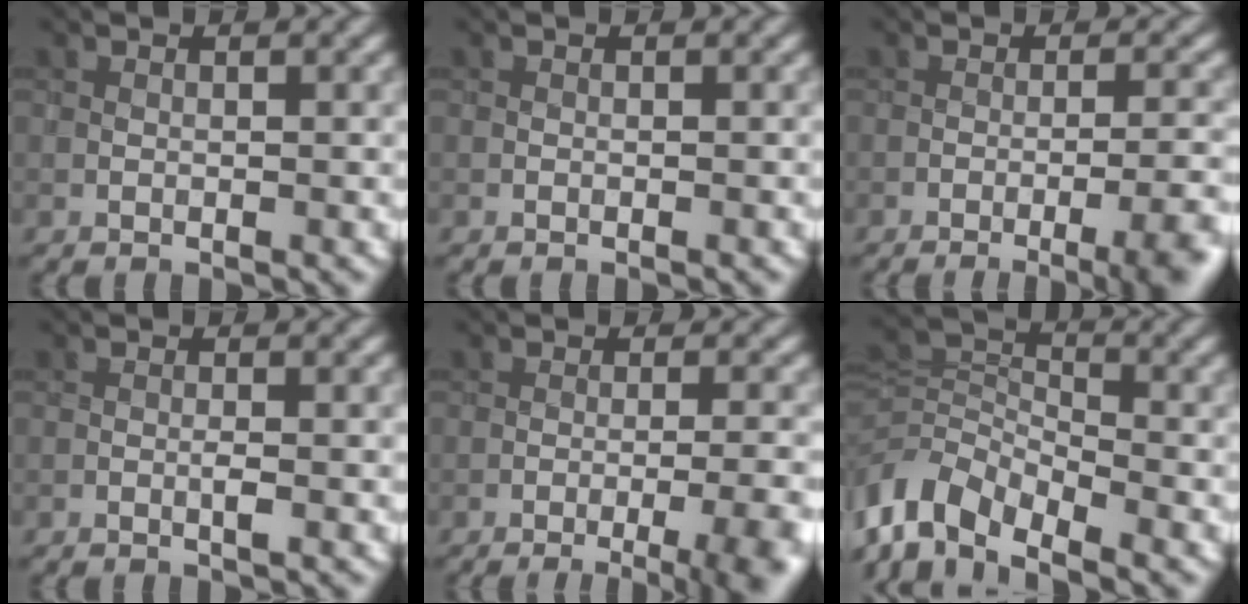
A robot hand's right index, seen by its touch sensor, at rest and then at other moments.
{"total": 0.0}
{"total": 7.2, "force": [-4.1, 1.9, 5.6], "torque": [-0.059, 0.001, -0.051]}
{"total": 1.1, "force": [-0.4, 0.0, 1.1], "torque": [-0.020, 0.000, -0.008]}
{"total": 9.7, "force": [-5.4, 3.1, 7.4], "torque": [-0.062, 0.002, -0.054]}
{"total": 6.7, "force": [-4.1, 3.7, 3.7], "torque": [-0.073, -0.001, -0.096]}